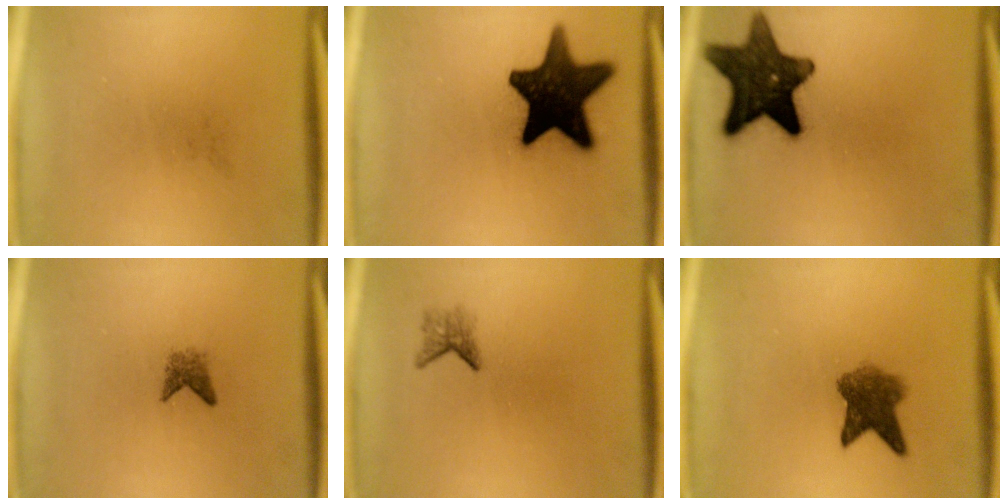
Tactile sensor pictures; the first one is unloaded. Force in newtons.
{"total": 18.1}
{"total": 14.5}
{"total": 1.6}
{"total": 1.6}
{"total": 5.7}